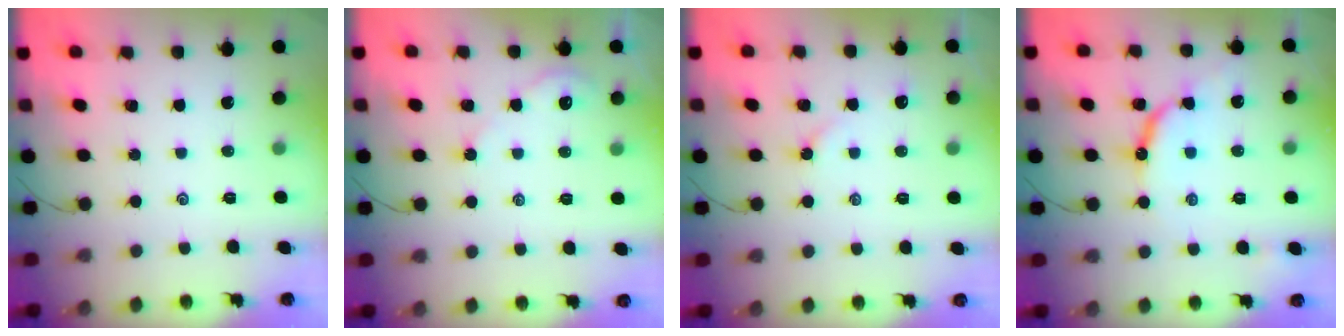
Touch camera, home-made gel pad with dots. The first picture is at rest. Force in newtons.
{"total": 2.1, "press": 2.1, "slide": 0.3}
{"total": 3.1, "press": 3.1, "slide": 0.5}
{"total": 9.8, "press": 9.7, "slide": 0.8}